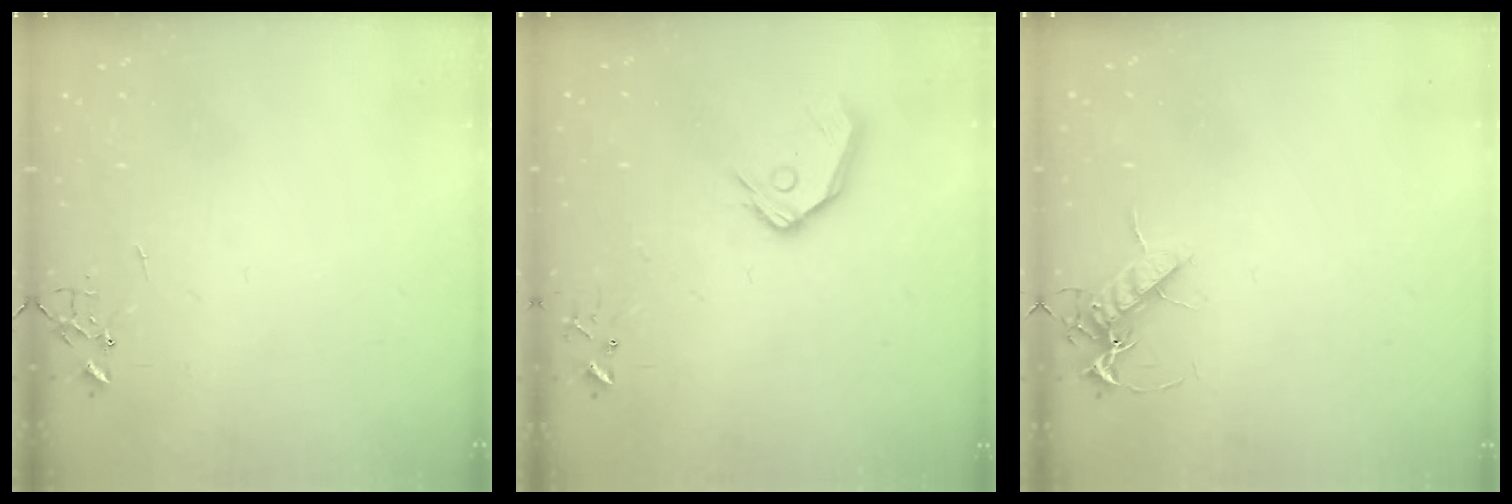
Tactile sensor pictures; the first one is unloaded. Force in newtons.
{"total": 12.7, "press": 12.5, "slide": 2.0}
{"total": 9.3, "press": 9.2, "slide": 1.3}